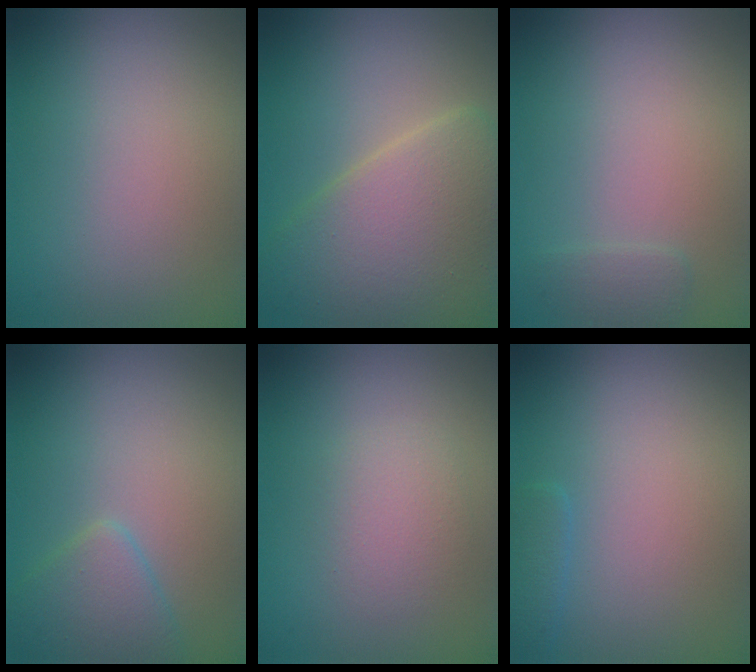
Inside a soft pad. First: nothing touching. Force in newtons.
{"total": 7.6, "press": 7.6, "slide": 0.4}
{"total": 1.1, "press": 1.1, "slide": 0.1}
{"total": 2.7, "press": 2.7, "slide": 0.1}
{"total": 2.0, "press": 2.0, "slide": 0.0}
{"total": 1.0, "press": 1.0, "slide": 0.1}